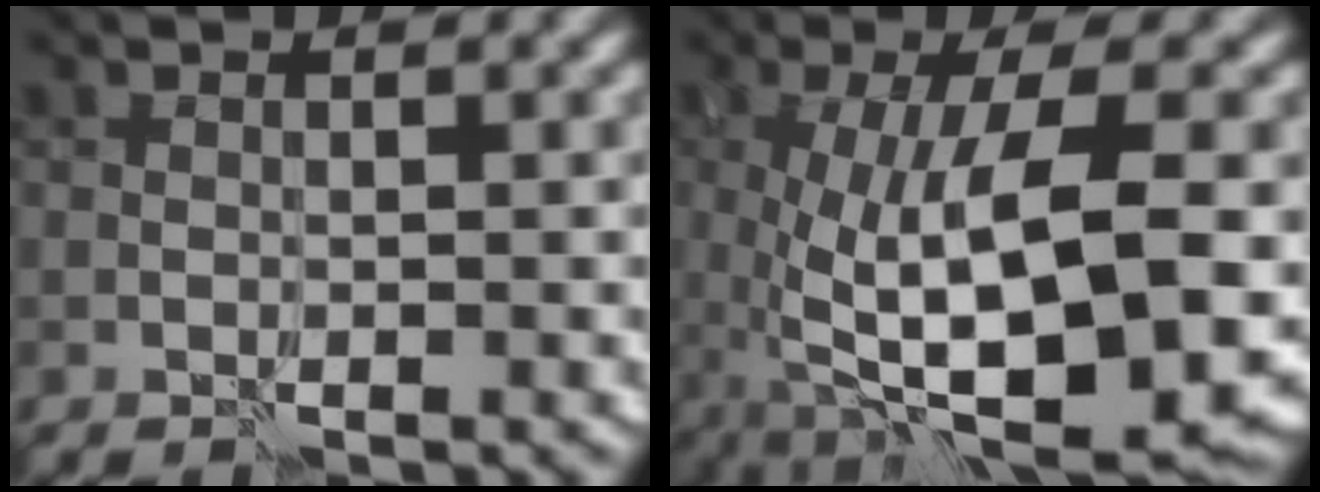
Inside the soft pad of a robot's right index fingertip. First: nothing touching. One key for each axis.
{"total": 12.8, "fx": -2.4, "fy": 4.4, "fz": 11.8, "tx": -0.206, "ty": -0.015, "tz": -0.038}